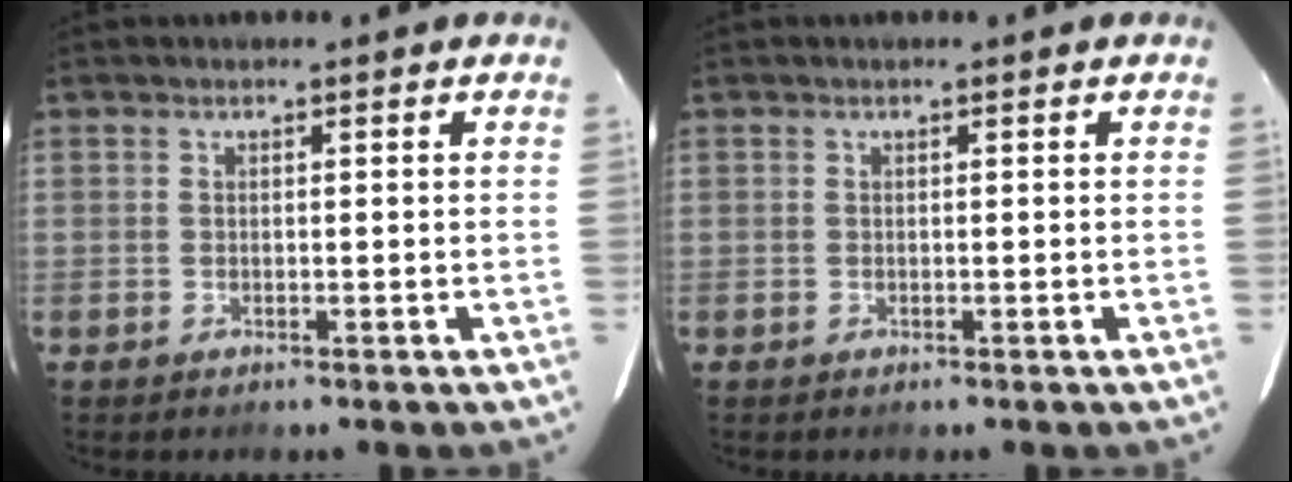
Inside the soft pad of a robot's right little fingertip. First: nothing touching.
{"total": 0.0}